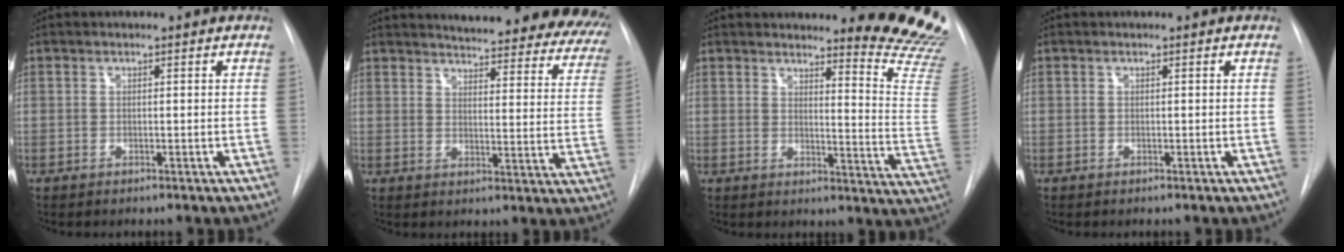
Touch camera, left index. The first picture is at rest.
{"total": 28.3, "force": [25.8, 5.4, 10.3], "torque": [-0.139, -0.096, 0.281]}
{"total": 15.2, "force": [14.8, -0.3, 3.5], "torque": [-0.028, -0.159, 0.144]}
{"total": 0.0}